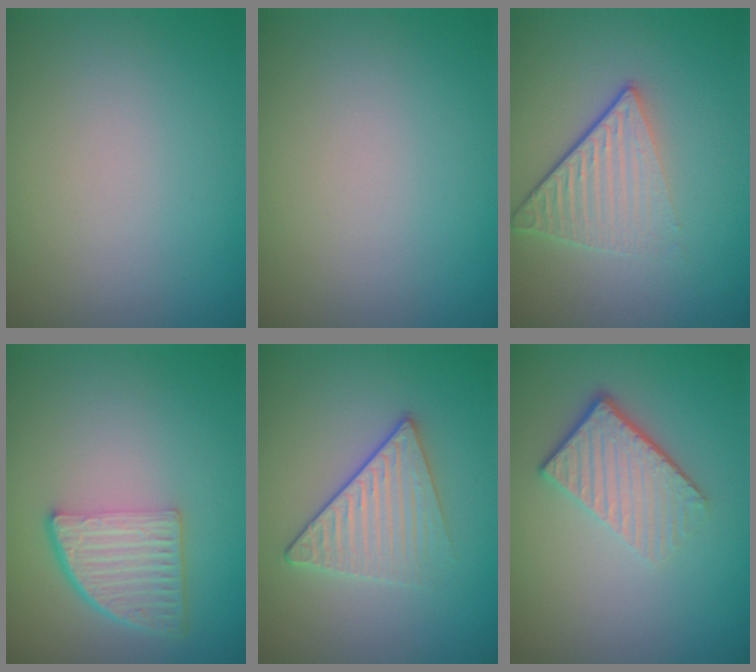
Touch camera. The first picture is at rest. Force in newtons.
{"total": 0.0}
{"total": 4.7, "press": 3.0, "slide": 3.6}
{"total": 4.7, "press": 3.4, "slide": 3.2}
{"total": 3.3, "press": 3.0, "slide": 1.3}
{"total": 4.1, "press": 2.8, "slide": 3.0}